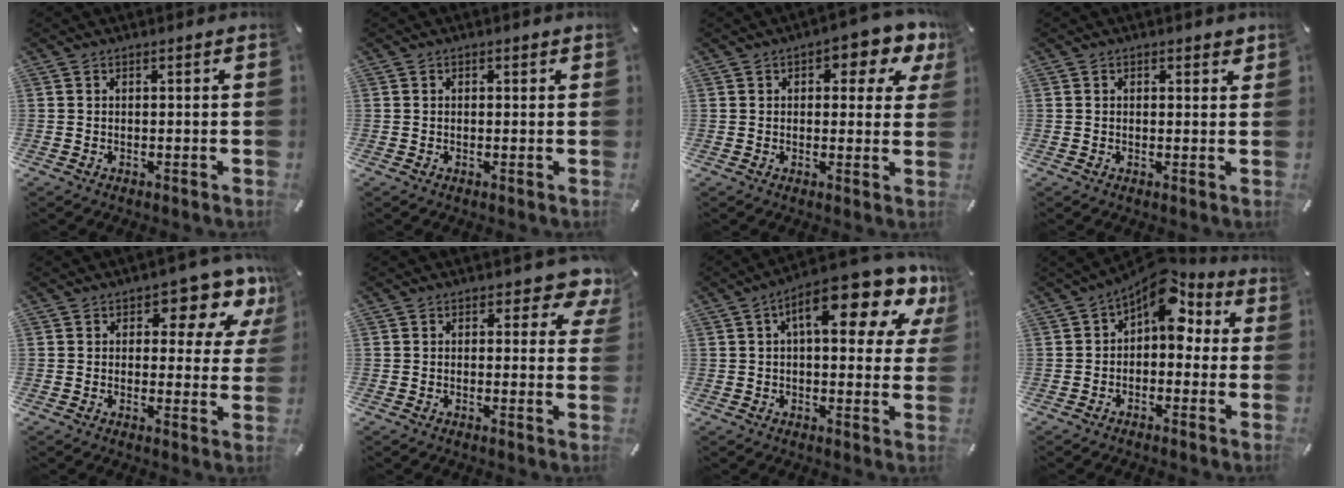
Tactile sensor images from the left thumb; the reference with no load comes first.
{"total": 0.7, "force": [0.1, 0.6, 0.3], "torque": [0.002, 0.001, 0.000]}
{"total": 6.9, "force": [2.9, 3.8, 4.9], "torque": [-0.056, -0.014, 0.040]}
{"total": 1.3, "force": [0.6, 0.9, 0.7], "torque": [0.002, -0.003, 0.007]}
{"total": 10.0, "force": [5.8, 5.2, 6.2], "torque": [-0.066, -0.038, 0.093]}
{"total": 5.3, "force": [3.2, 2.8, 3.2], "torque": [-0.025, -0.018, 0.046]}
{"total": 17.7, "force": [8.3, 6.4, 14.3], "torque": [-0.208, -0.041, 0.129]}
{"total": 11.2, "force": [5.1, 6.6, 7.4], "torque": [-0.113, -0.032, 0.092]}